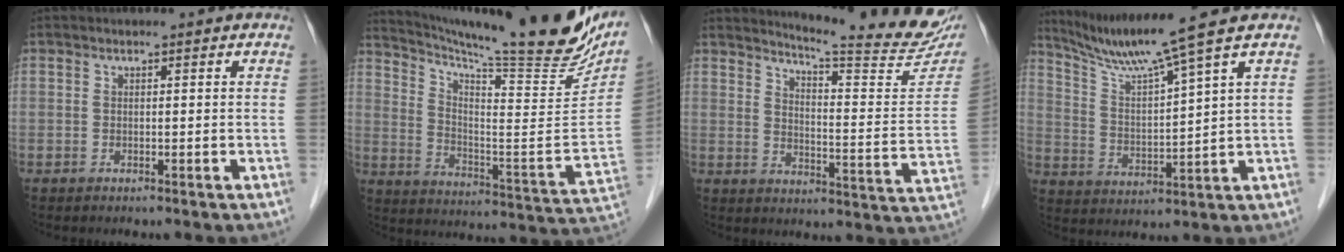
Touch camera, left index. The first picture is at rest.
{"total": 24.1, "force": [21.2, 0.6, 11.5], "torque": [-0.190, -0.077, 0.303]}
{"total": 19.8, "force": [18.4, 0.6, 7.4], "torque": [-0.108, -0.092, 0.220]}
{"total": 9.1, "force": [7.4, -2.8, 4.4], "torque": [-0.083, -0.011, 0.144]}